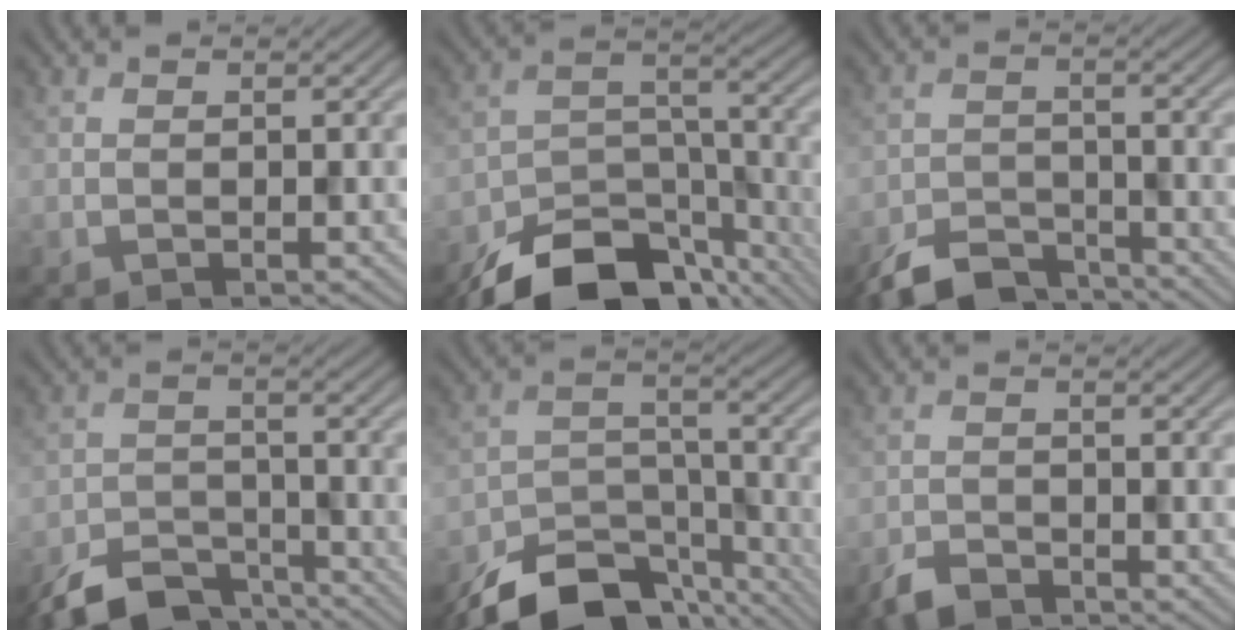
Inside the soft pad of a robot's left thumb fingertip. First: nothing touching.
{"total": 15.4, "force": [-11.7, 7.3, 7.0], "torque": [-0.136, -0.028, -0.176]}
{"total": 7.3, "force": [-6.0, 2.8, 2.9], "torque": [-0.054, -0.011, -0.116]}
{"total": 8.1, "force": [-6.5, 3.5, 3.4], "torque": [-0.064, -0.012, -0.119]}
{"total": 13.6, "force": [-10.5, 6.2, 6.0], "torque": [-0.114, -0.020, -0.167]}
{"total": 3.2, "force": [-2.7, 1.2, 1.2], "torque": [-0.027, -0.004, -0.059]}